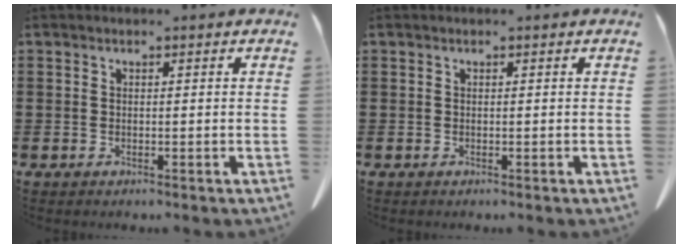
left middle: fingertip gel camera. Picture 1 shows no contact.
{"total": 0.0}